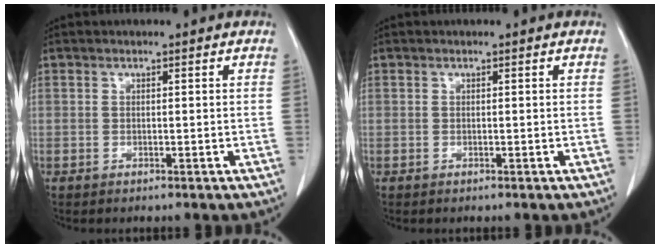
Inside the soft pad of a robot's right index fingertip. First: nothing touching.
{"total": 0.0}